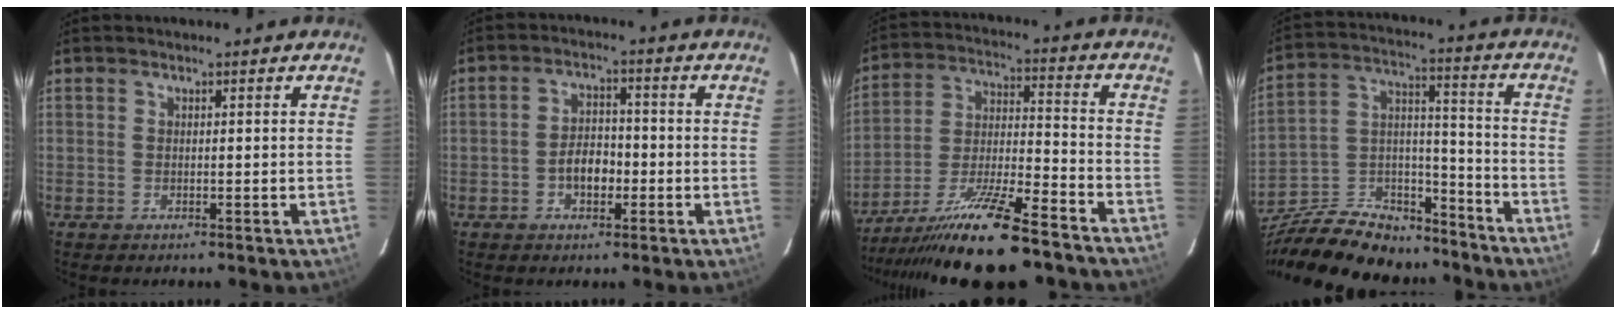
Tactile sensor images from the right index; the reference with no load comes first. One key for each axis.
{"total": 5.0, "fx": -1.7, "fy": 3.0, "fz": 3.6, "tx": -0.068, "ty": 0.011, "tz": -0.027}
{"total": 20.5, "fx": -16.7, "fy": 2.9, "fz": 11.6, "tx": -0.222, "ty": -0.032, "tz": -0.271}
{"total": 24.8, "fx": -19.0, "fy": 11.0, "fz": 11.6, "tx": -0.247, "ty": 0.034, "tz": -0.293}